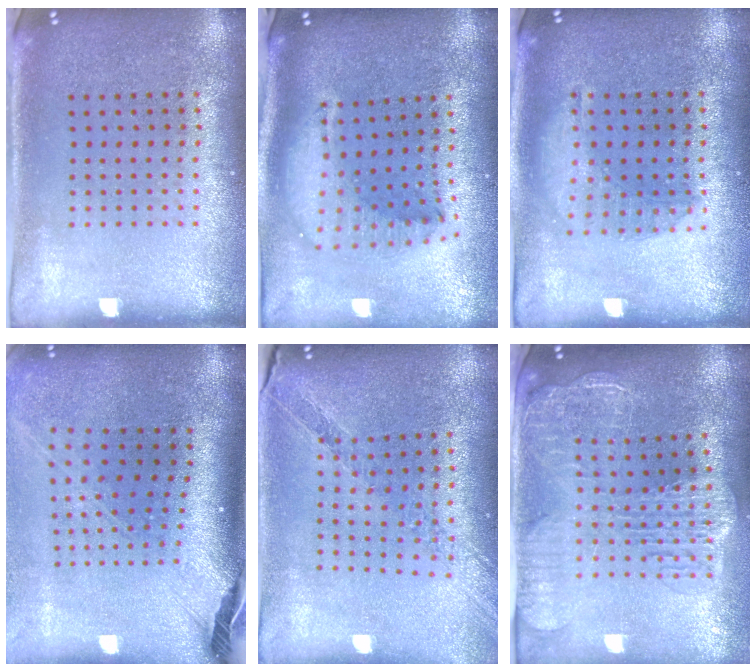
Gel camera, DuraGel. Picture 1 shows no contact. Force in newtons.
{"total": 2.0, "press": 1.6, "slide": 1.2}
{"total": 1.3, "press": 1.3, "slide": 0.4}
{"total": 2.6, "press": 1.9, "slide": 1.8}
{"total": 1.1, "press": 1.1, "slide": 0.2}
{"total": 2.9, "press": 2.4, "slide": 1.7}